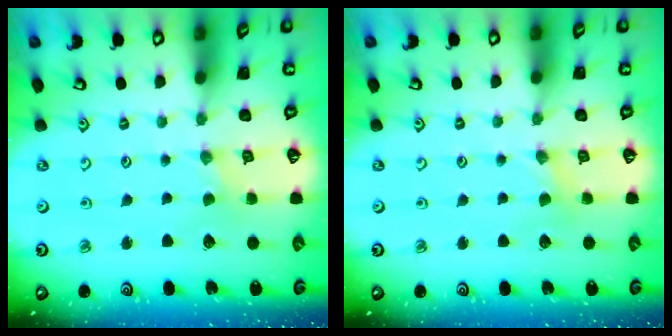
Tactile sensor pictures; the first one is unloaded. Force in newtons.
{"total": 1.5, "press": 1.5, "slide": 0.2}